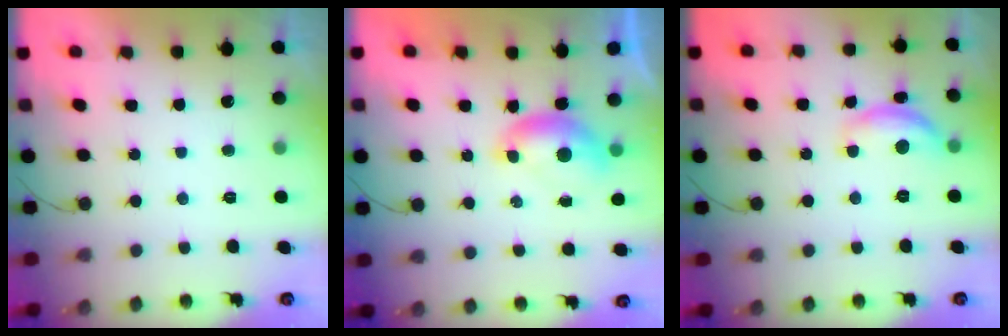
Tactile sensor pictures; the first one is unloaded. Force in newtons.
{"total": 6.3, "press": 6.2, "slide": 0.9}
{"total": 9.9, "press": 9.9, "slide": 0.6}